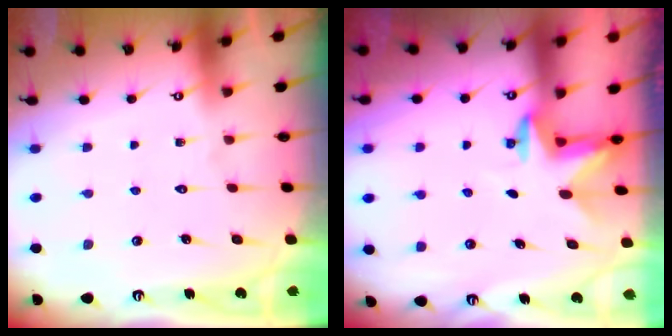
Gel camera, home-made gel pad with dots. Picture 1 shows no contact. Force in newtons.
{"total": 2.7, "press": 2.6, "slide": 0.6}